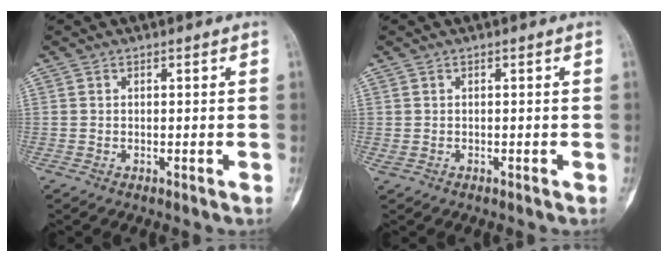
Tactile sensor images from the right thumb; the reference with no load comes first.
{"total": 0.6, "force": [-0.2, 0.4, 0.3], "torque": [-0.009, 0.004, 0.000]}